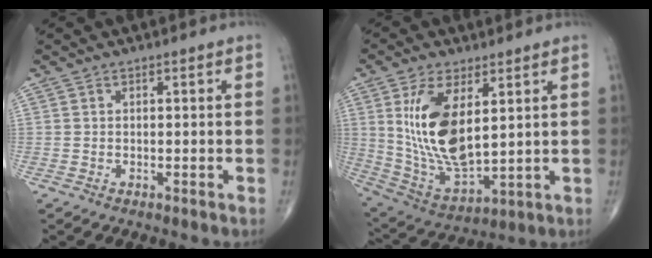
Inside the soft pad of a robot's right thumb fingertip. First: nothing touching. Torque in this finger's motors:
{"motor_torque": [-0.32, 2.53, 1.70, 0.64, 0.21]}